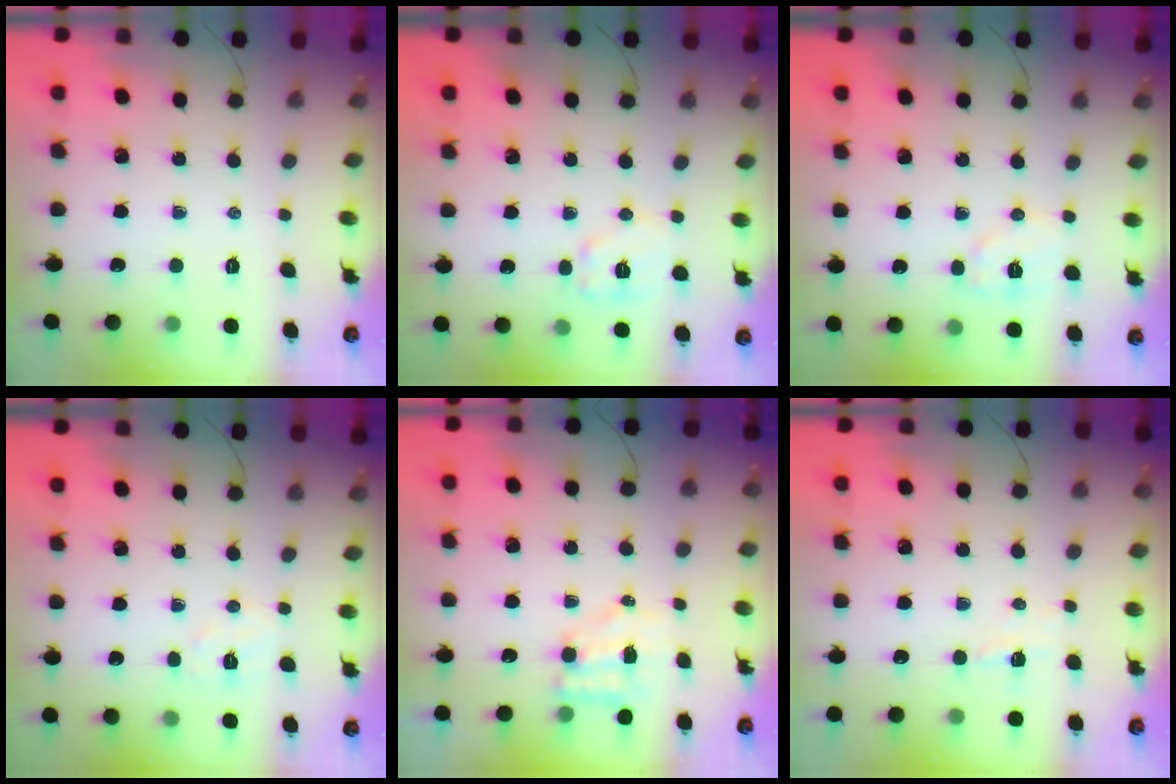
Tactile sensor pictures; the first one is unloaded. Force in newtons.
{"total": 7.4, "press": 7.4, "slide": 1.0}
{"total": 6.7, "press": 6.6, "slide": 0.9}
{"total": 5.4, "press": 5.3, "slide": 1.2}
{"total": 5.3, "press": 5.2, "slide": 0.7}
{"total": 3.0, "press": 2.8, "slide": 0.9}